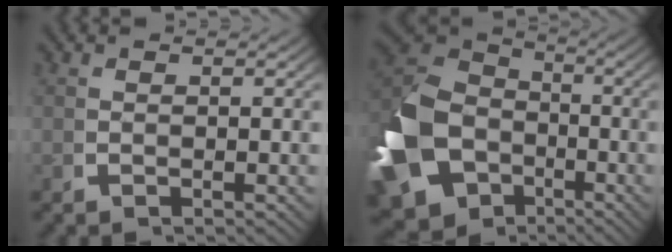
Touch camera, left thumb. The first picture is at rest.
{"total": 17.5, "force": [-4.2, 14.0, 9.7], "torque": [-0.235, -0.057, -0.053]}